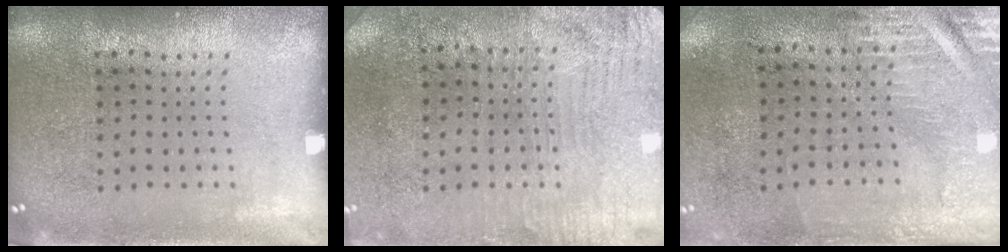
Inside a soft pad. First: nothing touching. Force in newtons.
{"total": 3.2, "press": 2.9, "slide": 1.4}
{"total": 3.0, "press": 2.5, "slide": 1.6}